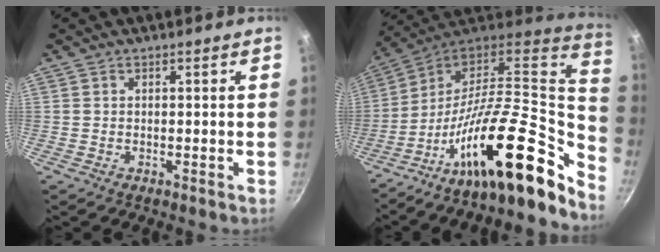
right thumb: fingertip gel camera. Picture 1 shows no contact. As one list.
[{"total": 26.7, "force": [-10.8, 9.5, 22.5], "torque": [-0.302, 0.051, -0.195]}]